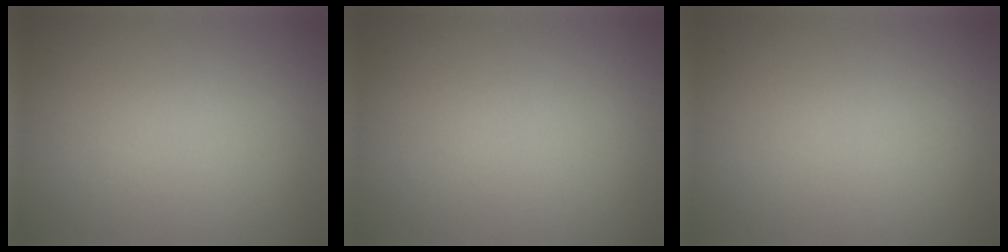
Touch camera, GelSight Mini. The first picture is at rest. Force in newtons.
{"total": 0.0}
{"total": 0.0}